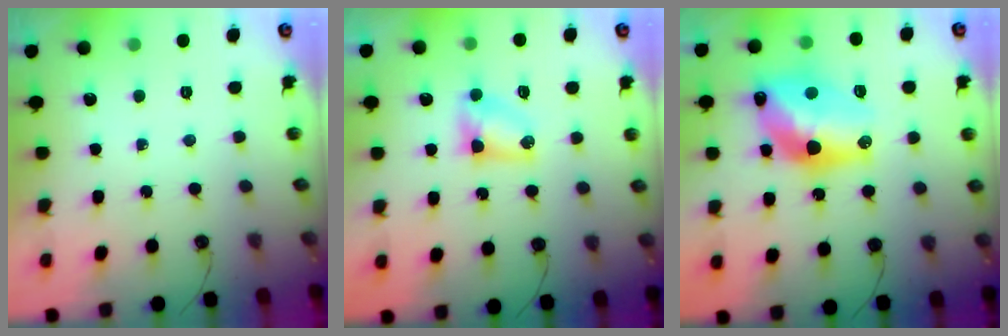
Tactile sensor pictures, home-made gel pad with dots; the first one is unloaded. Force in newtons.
{"total": 4.6, "press": 4.5, "slide": 0.4}
{"total": 16.9, "press": 16.9, "slide": 0.9}